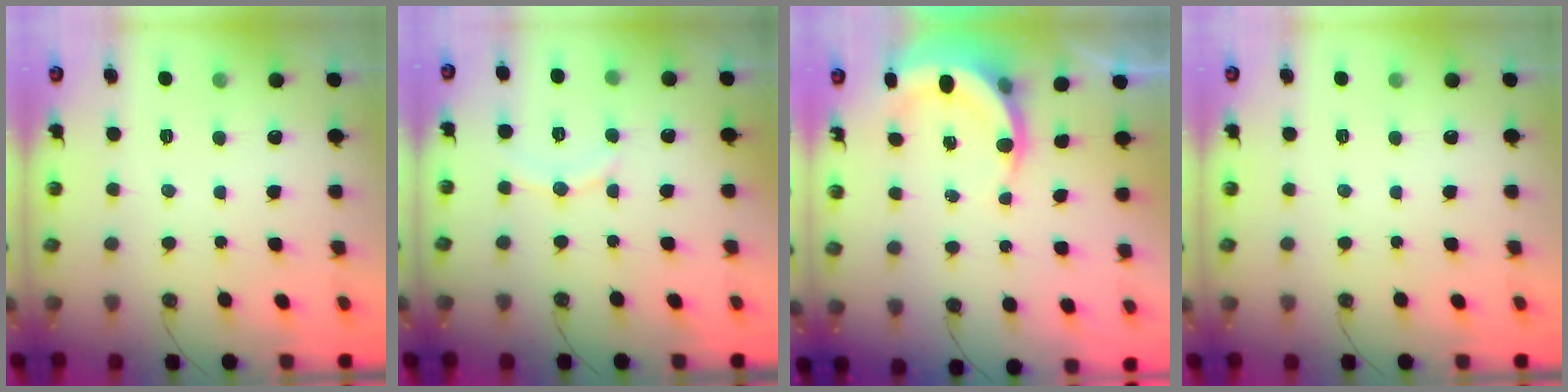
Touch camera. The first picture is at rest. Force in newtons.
{"total": 6.7, "press": 6.7, "slide": 0.7}
{"total": 6.3, "press": 6.1, "slide": 1.4}
{"total": 0.0}